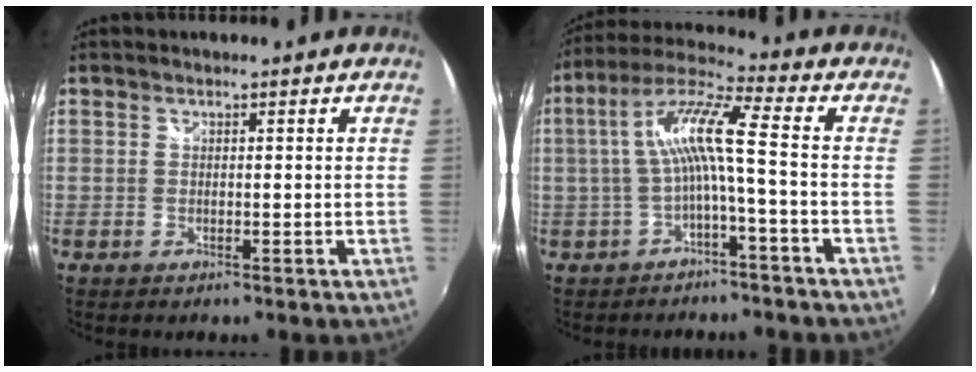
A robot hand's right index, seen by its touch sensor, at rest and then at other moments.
{"total": 9.8, "force": [-1.7, 0.2, 9.6], "torque": [-0.201, 0.018, -0.029]}